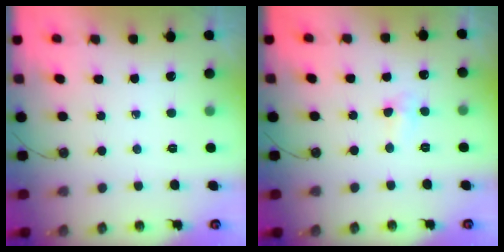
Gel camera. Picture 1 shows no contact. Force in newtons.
{"total": 3.8, "press": 3.7, "slide": 0.6}